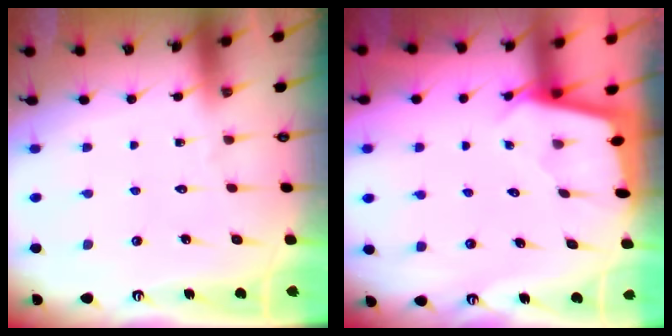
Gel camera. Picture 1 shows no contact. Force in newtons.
{"total": 2.0, "press": 2.0, "slide": 0.2}